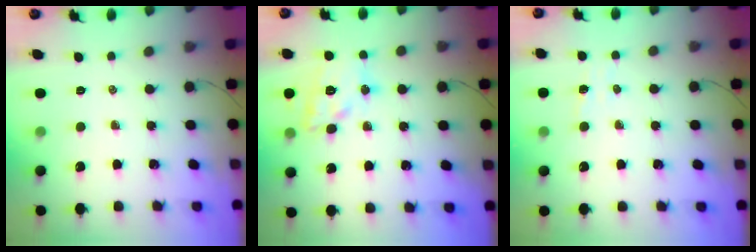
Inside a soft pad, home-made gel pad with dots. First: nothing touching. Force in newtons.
{"total": 15.3, "press": 15.2, "slide": 1.8}
{"total": 4.3, "press": 4.2, "slide": 1.0}